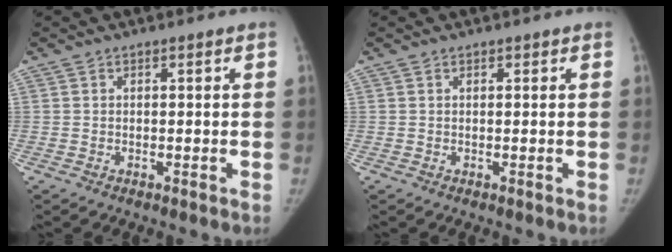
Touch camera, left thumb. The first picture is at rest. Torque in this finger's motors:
{"motor_torque": [-0.04, 0.44, 0.01, 0.12, -0.01]}